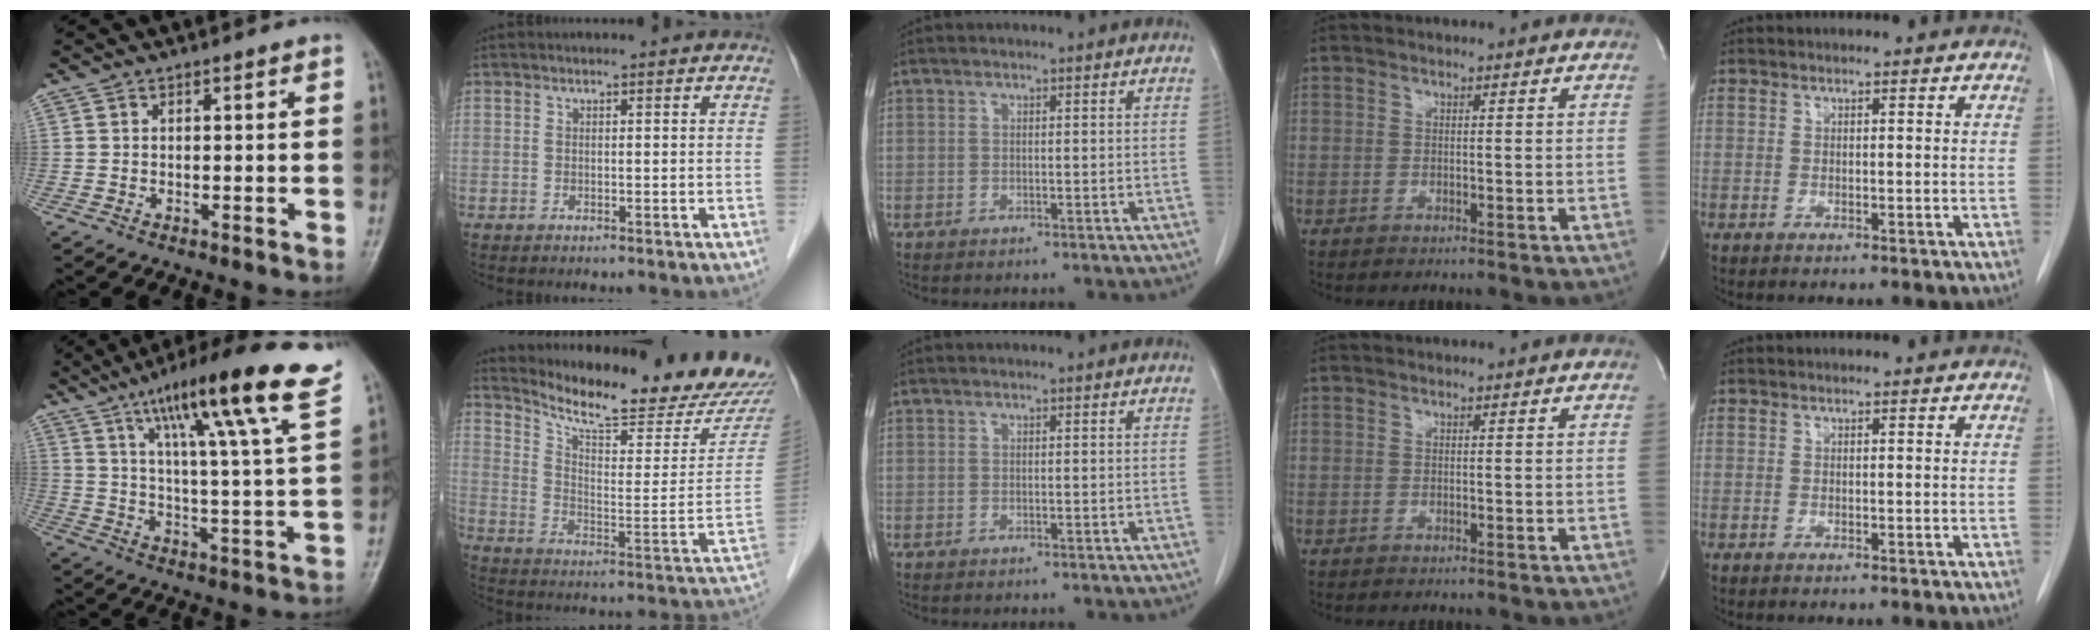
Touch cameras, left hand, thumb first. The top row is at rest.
{"thumb": {"total": 21.0, "force": [12.9, 1.5, 16.5], "torque": [-0.237, -0.037, 0.188]}, "index": {"total": 21.7, "force": [20.8, 1.1, 5.9], "torque": [-0.105, -0.111, 0.272]}}